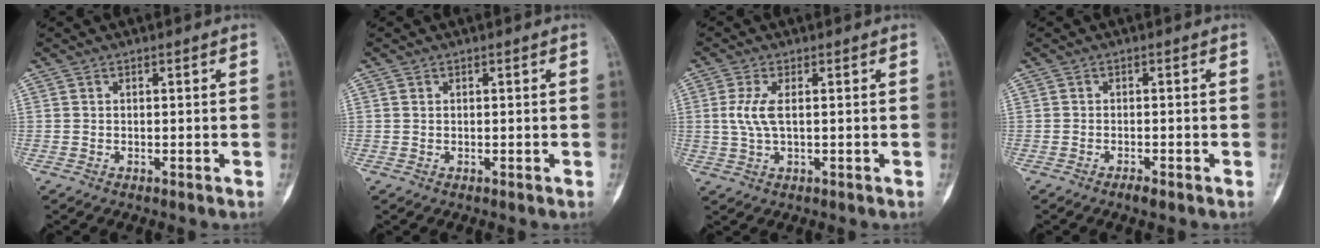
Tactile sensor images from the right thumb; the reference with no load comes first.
{"total": 0.5, "force": [0.2, 0.3, 0.3], "torque": [-0.008, 0.001, 0.004]}
{"total": 4.8, "force": [0.7, 1.8, 4.4], "torque": [-0.113, 0.001, 0.016]}
{"total": 1.4, "force": [-1.1, 0.4, 0.9], "torque": [-0.018, 0.003, -0.020]}